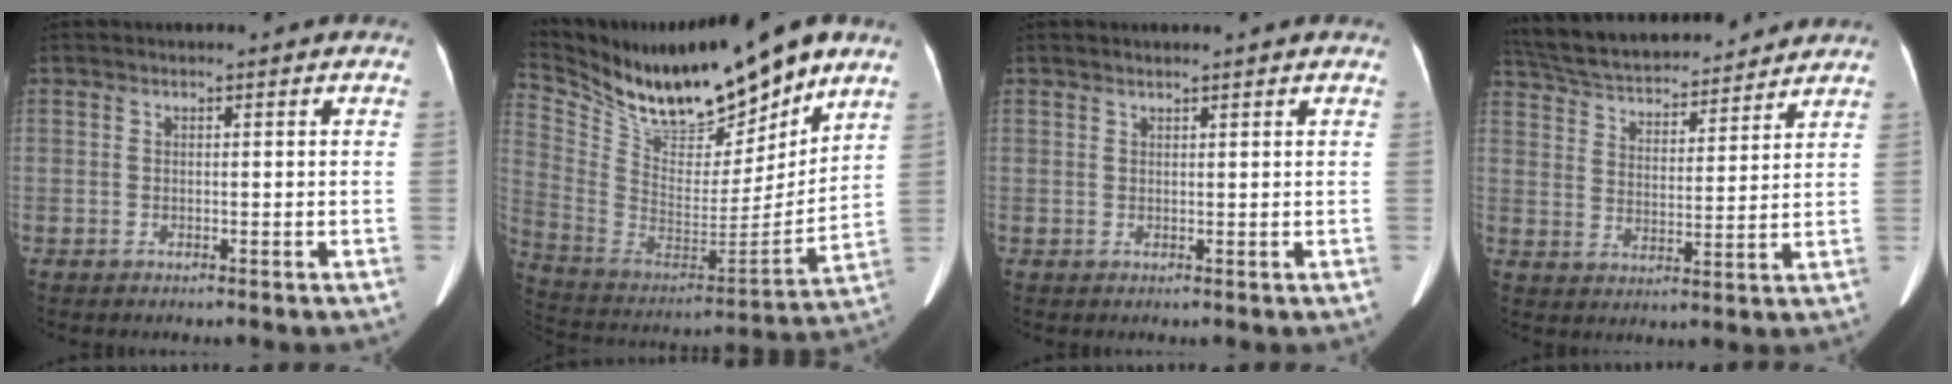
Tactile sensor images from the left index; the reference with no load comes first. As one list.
[{"total": 22.8, "force": [18.4, 4.7, 12.6], "torque": [-0.242, -0.018, 0.320]}, {"total": 1.4, "force": [1.2, 0.0, 0.8], "torque": [-0.013, 0.011, 0.021]}, {"total": 19.5, "force": [17.7, 4.3, 6.9], "torque": [-0.135, 0.033, 0.275]}]